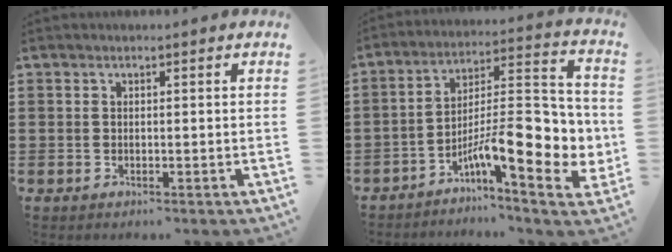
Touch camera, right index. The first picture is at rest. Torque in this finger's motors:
{"motor_torque": [2.04, -0.10, 0.41, 0.21]}